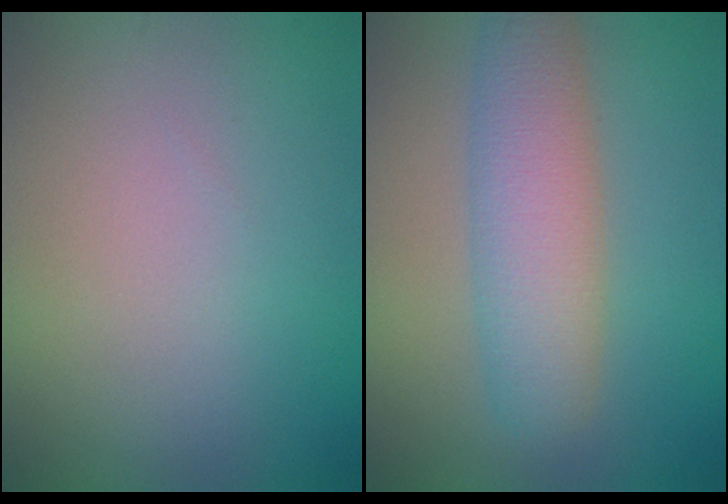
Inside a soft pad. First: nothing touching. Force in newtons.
{"total": 5.3, "press": 5.3, "slide": 0.2}